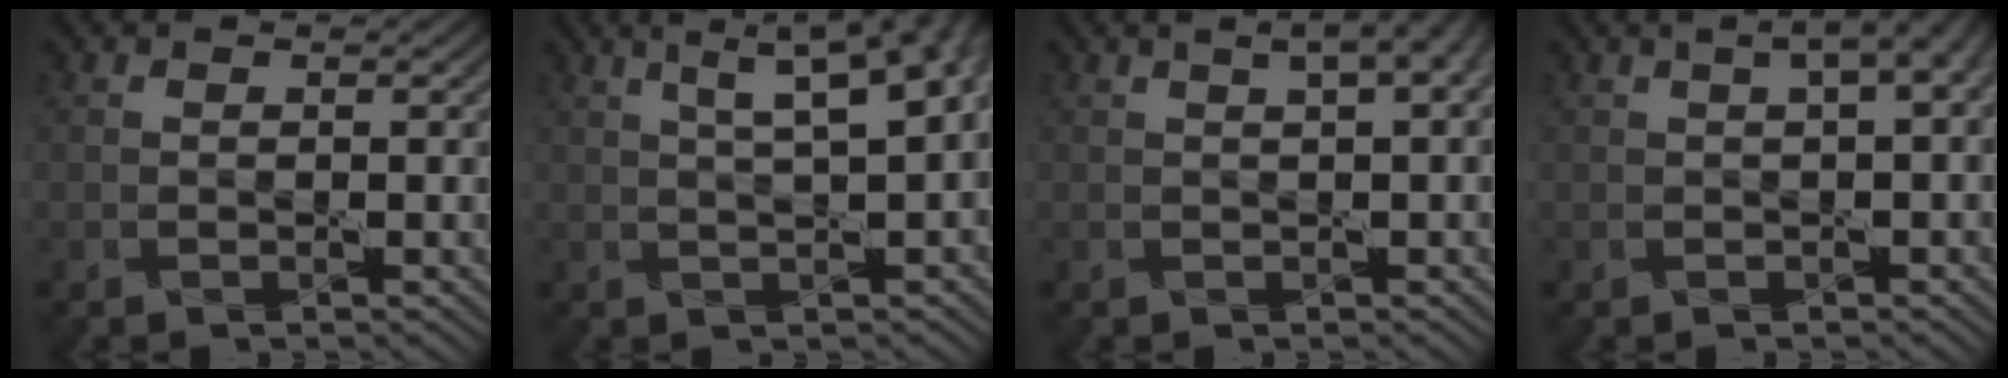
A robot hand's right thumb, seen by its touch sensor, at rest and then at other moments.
{"total": 10.6, "force": [3.8, 3.4, 9.3], "torque": [-0.107, 0.046, 0.036]}
{"total": 5.1, "force": [2.2, 1.8, 4.3], "torque": [-0.045, 0.021, 0.018]}
{"total": 4.2, "force": [1.5, 1.3, 3.7], "torque": [-0.048, 0.018, 0.021]}